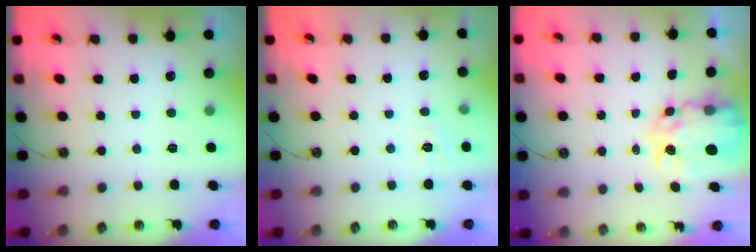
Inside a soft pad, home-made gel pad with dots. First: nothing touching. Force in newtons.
{"total": 2.5, "press": 2.5, "slide": 0.5}
{"total": 8.4, "press": 8.4, "slide": 0.6}